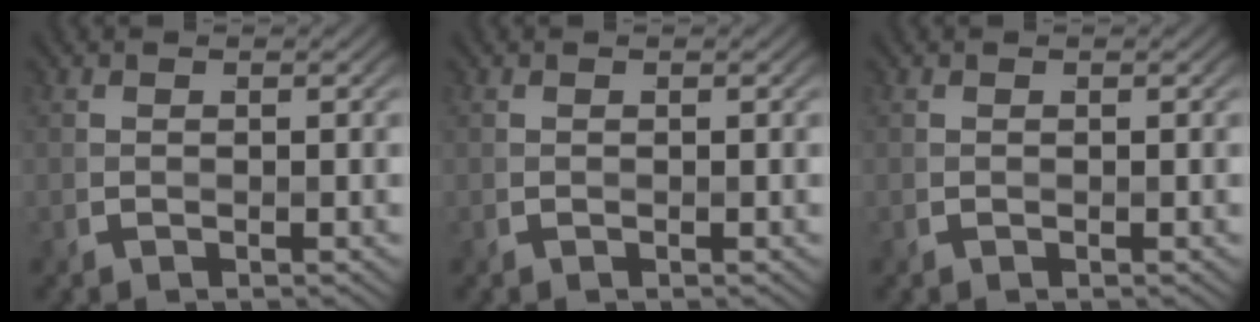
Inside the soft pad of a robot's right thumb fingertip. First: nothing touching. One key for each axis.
{"total": 0.0}
{"total": 0.0}